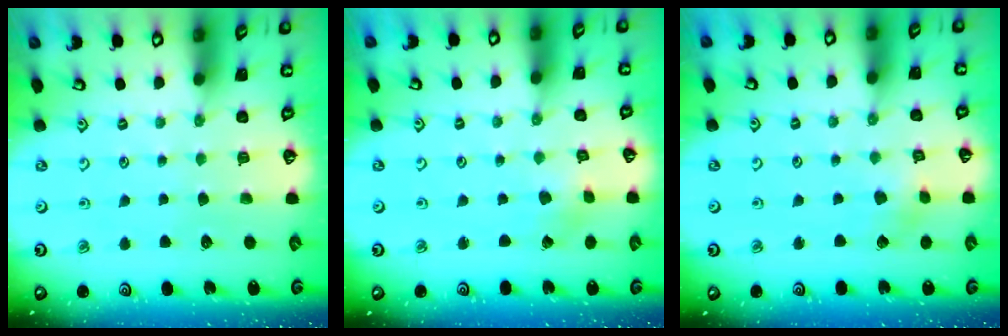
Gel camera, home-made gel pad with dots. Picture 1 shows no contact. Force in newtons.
{"total": 0.7, "press": 0.7, "slide": 0.1}
{"total": 2.3, "press": 2.2, "slide": 0.3}